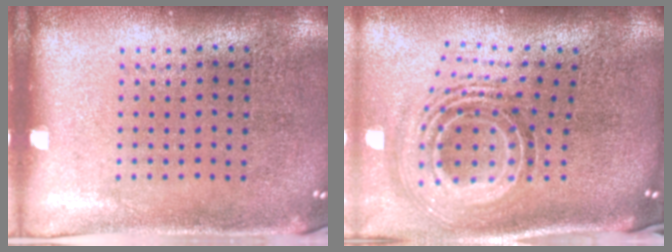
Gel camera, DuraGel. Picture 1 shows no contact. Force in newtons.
{"total": 2.3, "press": 1.5, "slide": 1.7}